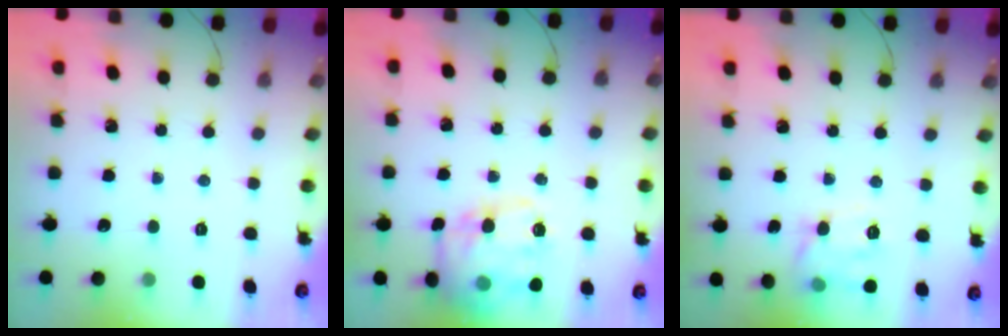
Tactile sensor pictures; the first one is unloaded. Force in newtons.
{"total": 19.3, "press": 19.1, "slide": 2.5}
{"total": 11.5, "press": 11.4, "slide": 0.7}